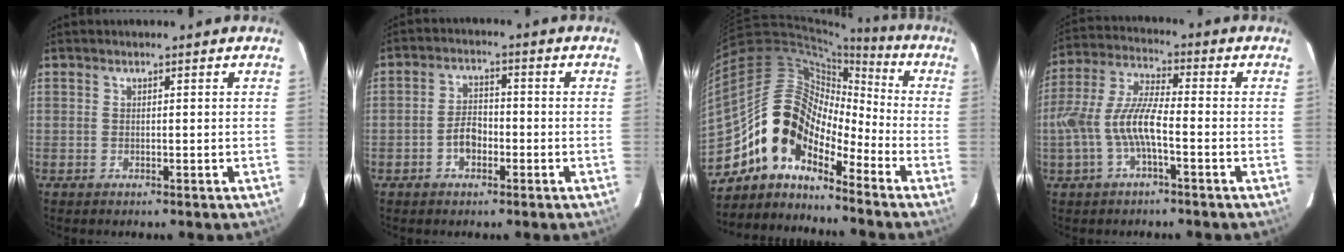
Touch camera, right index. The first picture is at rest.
{"total": 4.3, "force": [-1.9, 2.8, 2.7], "torque": [-0.054, 0.011, -0.031]}
{"total": 13.0, "force": [-8.9, 6.6, 6.8], "torque": [-0.111, 0.022, -0.185]}
{"total": 10.7, "force": [-3.1, 3.1, 9.7], "torque": [-0.214, 0.006, -0.057]}